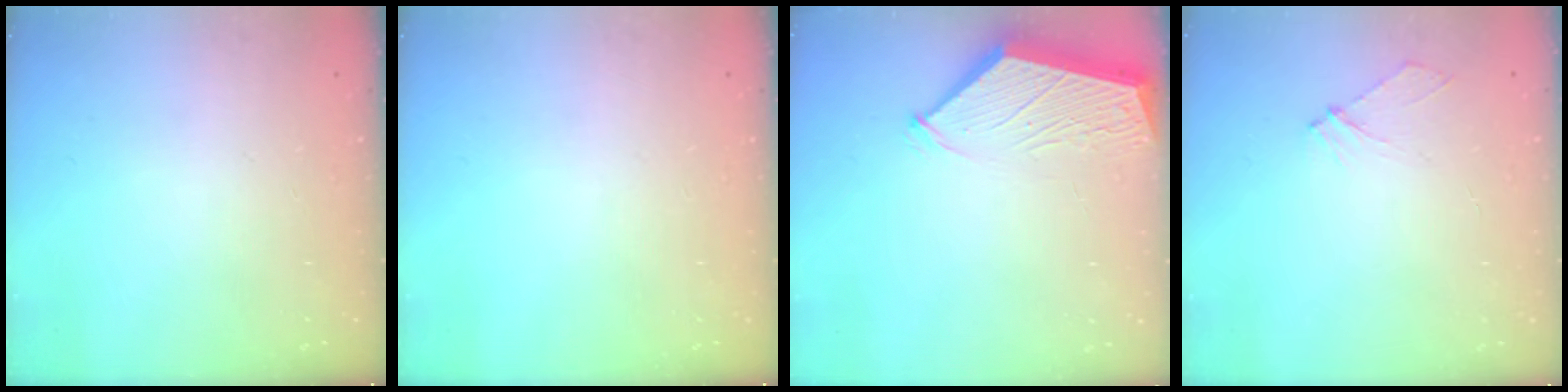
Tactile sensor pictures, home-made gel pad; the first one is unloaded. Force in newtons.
{"total": 0.0}
{"total": 2.9, "press": 2.9, "slide": 0.4}
{"total": 3.9, "press": 3.8, "slide": 0.6}